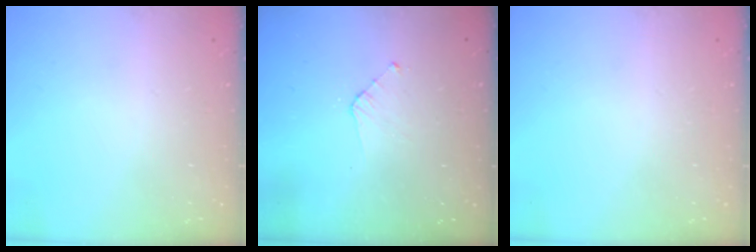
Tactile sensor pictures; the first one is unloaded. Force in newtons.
{"total": 3.5, "press": 3.5, "slide": 0.3}
{"total": 0.0}